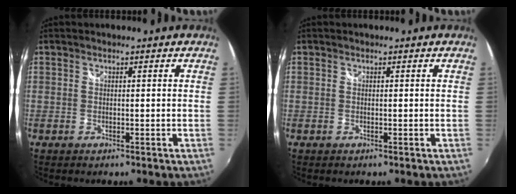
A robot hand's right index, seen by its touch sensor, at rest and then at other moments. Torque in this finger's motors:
{"motor_torque": [0.00, 0.00, 0.00, 0.00]}